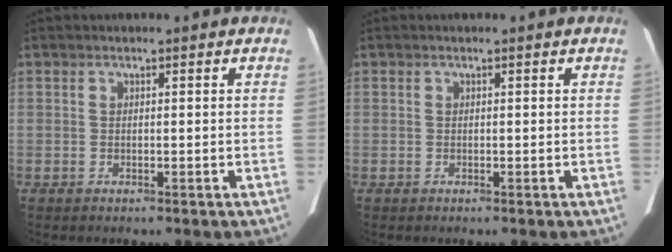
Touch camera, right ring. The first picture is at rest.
{"total": 0.0}